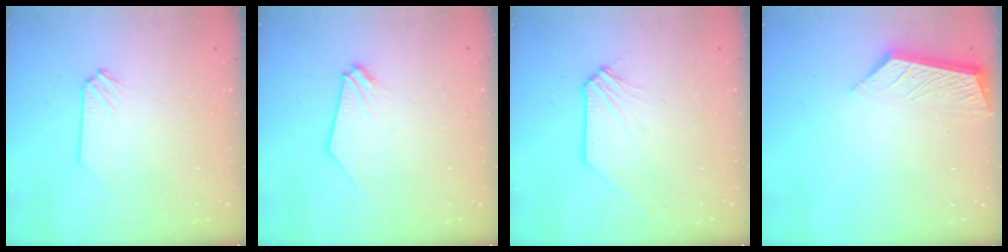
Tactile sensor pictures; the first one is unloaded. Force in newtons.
{"total": 0.7, "press": 0.6, "slide": 0.2}
{"total": 1.8, "press": 1.8, "slide": 0.2}
{"total": 6.3, "press": 6.3, "slide": 0.2}